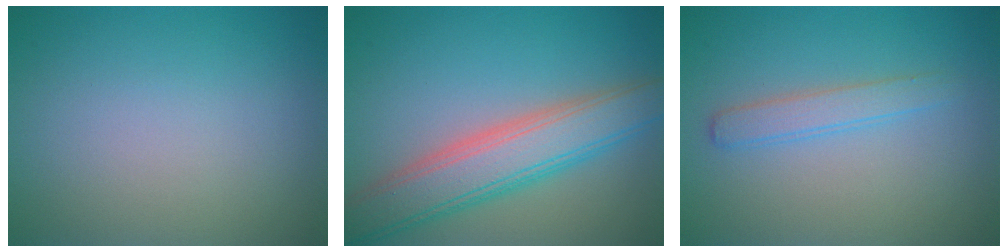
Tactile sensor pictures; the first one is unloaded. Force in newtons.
{"total": 6.6, "press": 6.6, "slide": 0.2}
{"total": 2.0, "press": 2.0, "slide": 0.0}